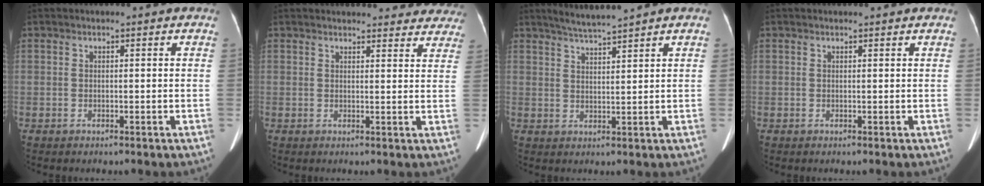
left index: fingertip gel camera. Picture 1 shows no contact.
{"total": 17.3, "force": [16.2, 4.8, 3.9], "torque": [-0.028, -0.004, 0.173]}
{"total": 4.2, "force": [3.8, -1.1, 1.5], "torque": [-0.032, 0.003, 0.073]}
{"total": 0.8, "force": [0.7, 0.1, 0.2], "torque": [-0.008, 0.001, 0.005]}